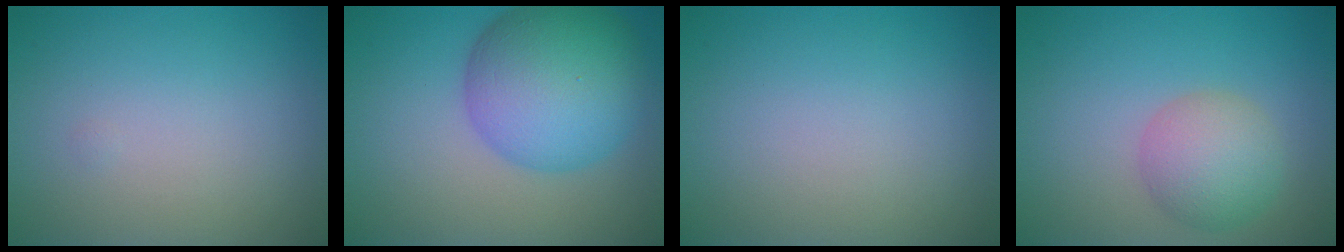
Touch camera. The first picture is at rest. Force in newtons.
{"total": 10.0, "press": 10.0, "slide": 0.4}
{"total": 0.0}
{"total": 4.2, "press": 4.2, "slide": 0.1}